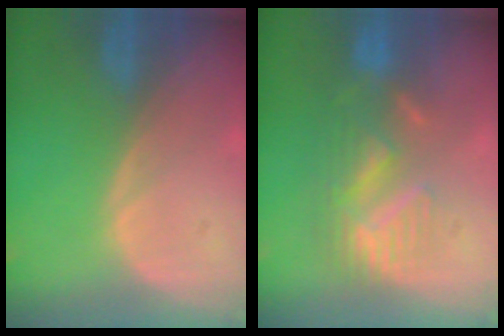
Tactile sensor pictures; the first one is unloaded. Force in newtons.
{"total": 8.9, "press": 8.0, "slide": 3.7}